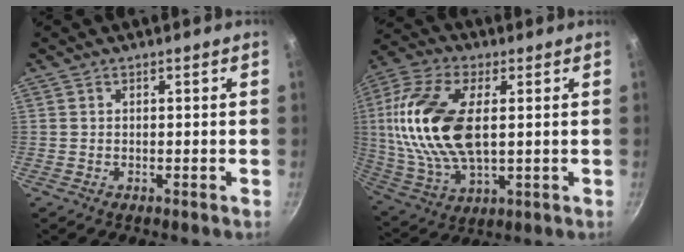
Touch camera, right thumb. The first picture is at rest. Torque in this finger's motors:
{"motor_torque": [0.47, 0.68, 2.00, 0.29, 0.53]}